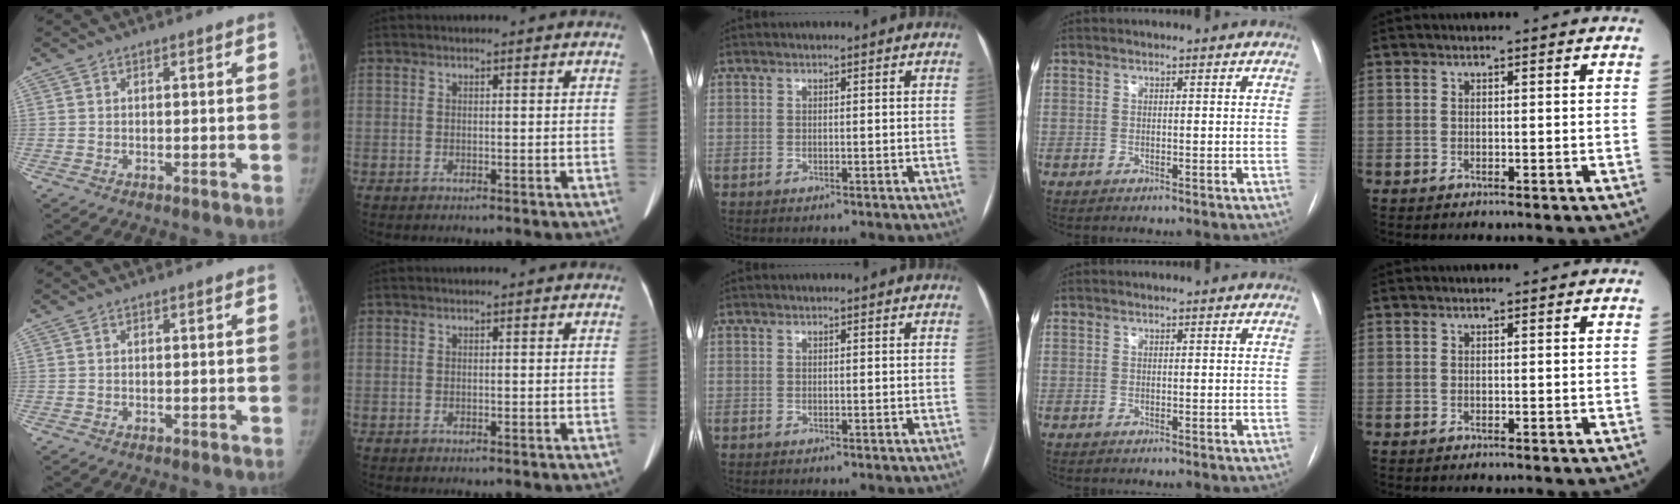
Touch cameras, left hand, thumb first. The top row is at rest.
{}